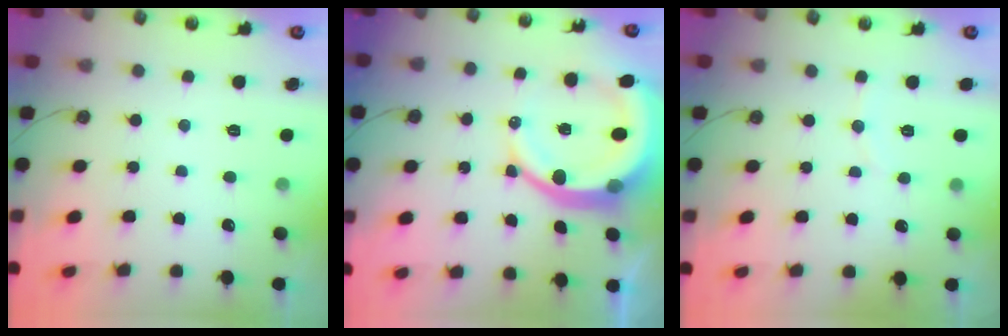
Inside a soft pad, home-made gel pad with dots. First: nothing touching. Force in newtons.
{"total": 14.5, "press": 14.4, "slide": 1.7}
{"total": 4.8, "press": 4.7, "slide": 0.8}